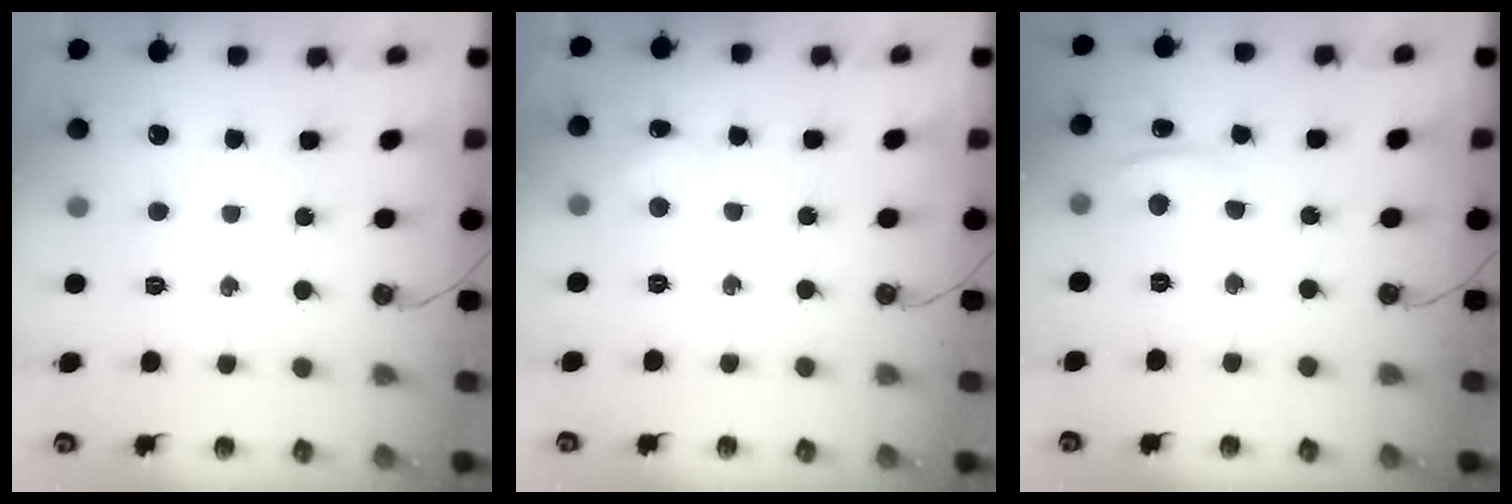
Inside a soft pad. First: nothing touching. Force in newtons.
{"total": 2.7, "press": 2.6, "slide": 0.7}
{"total": 1.6, "press": 1.2, "slide": 1.0}